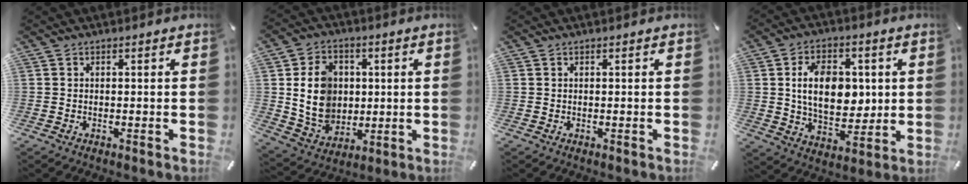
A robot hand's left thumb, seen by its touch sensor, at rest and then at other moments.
{"total": 12.0, "force": [1.6, 10.4, 5.8], "torque": [-0.118, 0.004, 0.035]}
{"total": 0.0}
{"total": 13.3, "force": [2.0, 9.0, 9.5], "torque": [-0.174, 0.008, 0.036]}